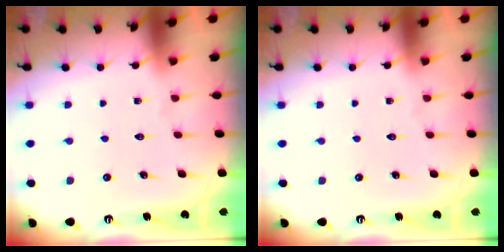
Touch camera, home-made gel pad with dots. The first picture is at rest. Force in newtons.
{"total": 0.0}